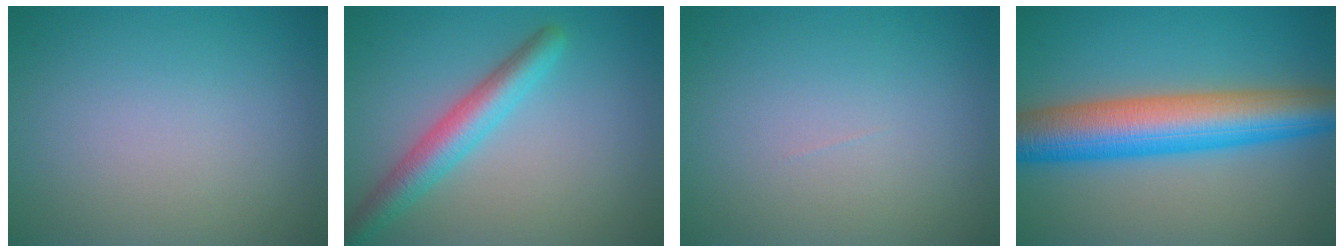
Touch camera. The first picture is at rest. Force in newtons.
{"total": 4.0, "press": 4.0, "slide": 0.2}
{"total": 0.0}
{"total": 9.9, "press": 9.9, "slide": 0.3}